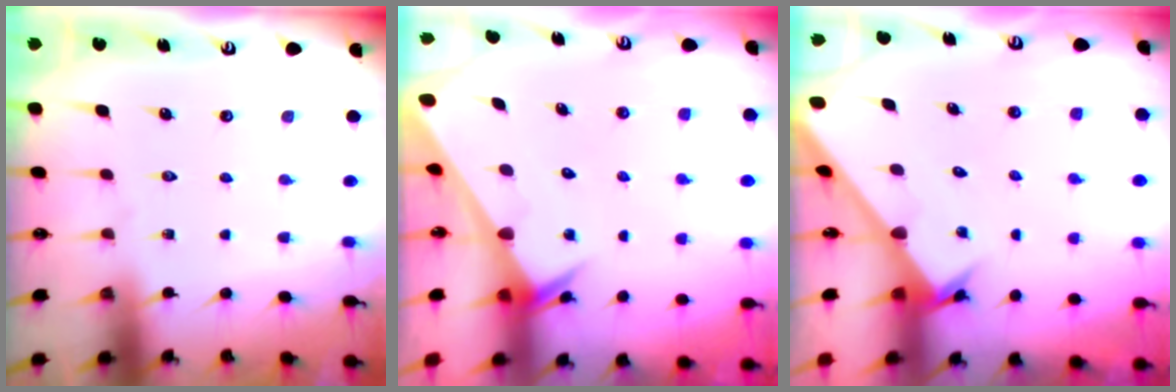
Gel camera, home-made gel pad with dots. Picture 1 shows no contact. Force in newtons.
{"total": 2.6, "press": 2.6, "slide": 0.1}
{"total": 2.5, "press": 2.5, "slide": 0.2}